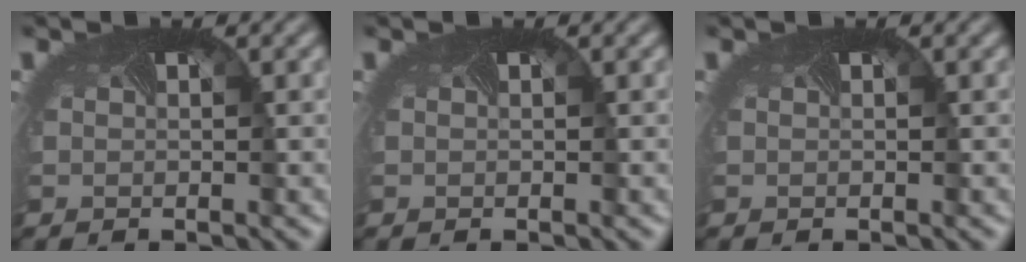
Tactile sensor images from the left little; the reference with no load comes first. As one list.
[{"total": 0.0}, {"total": 0.0}]